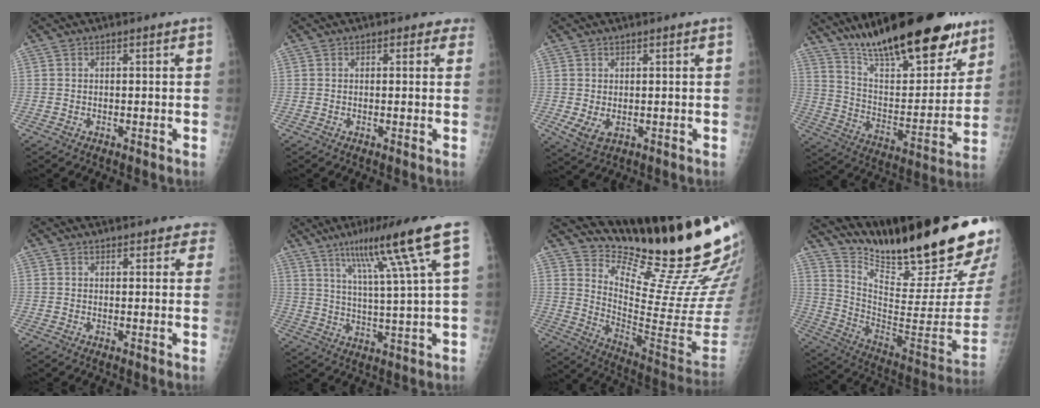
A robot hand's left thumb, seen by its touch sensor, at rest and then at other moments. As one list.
[{"total": 2.0, "force": [1.5, 1.2, 0.3], "torque": [0.021, -0.005, 0.005]}, {"total": 3.8, "force": [0.4, 1.9, 3.2], "torque": [-0.057, -0.006, 0.019]}, {"total": 29.0, "force": [20.9, 9.2, 17.9], "torque": [-0.245, -0.074, 0.335]}, {"total": 4.5, "force": [4.1, 1.8, 0.8], "torque": [0.028, -0.015, 0.029]}, {"total": 13.8, "force": [7.2, -0.4, 11.8], "torque": [-0.194, -0.024, 0.119]}, {"total": 22.1, "force": [19.1, 1.6, 11.1], "torque": [-0.147, -0.174, 0.285]}, {"total": 30.1, "force": [23.1, 4.9, 18.7], "torque": [-0.274, -0.132, 0.353]}]